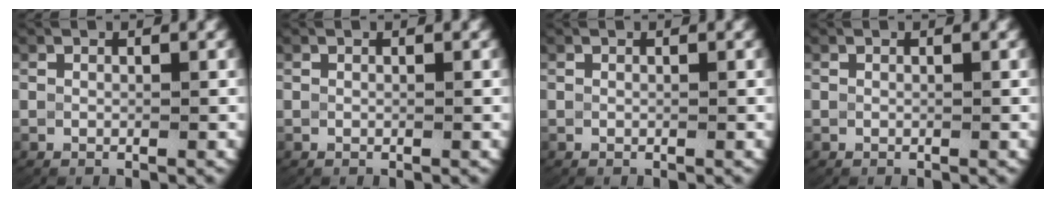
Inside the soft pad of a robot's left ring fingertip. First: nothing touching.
{"total": 0.0}
{"total": 0.0}
{"total": 0.0}